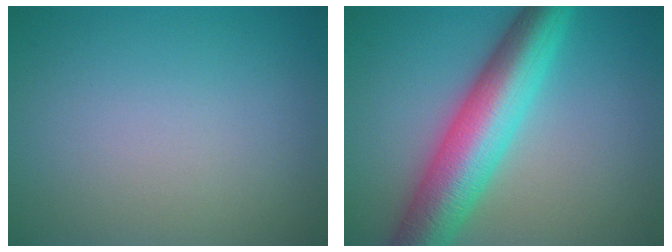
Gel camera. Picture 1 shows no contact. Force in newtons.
{"total": 9.5, "press": 9.5, "slide": 0.1}